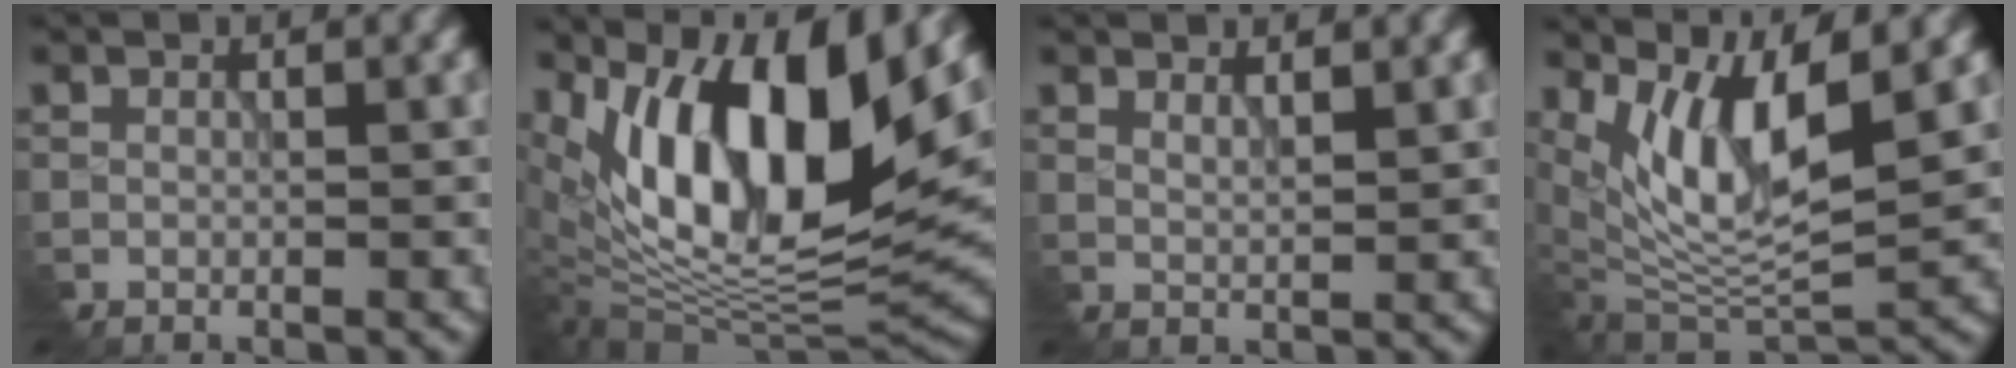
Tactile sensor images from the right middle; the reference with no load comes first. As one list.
[{"total": 14.7, "force": [5.6, 5.8, 12.3], "torque": [-0.212, 0.007, 0.089]}, {"total": 1.6, "force": [1.4, 0.2, 0.9], "torque": [-0.016, -0.001, 0.022]}, {"total": 8.6, "force": [3.5, 2.5, 7.5], "torque": [-0.146, -0.008, 0.071]}]